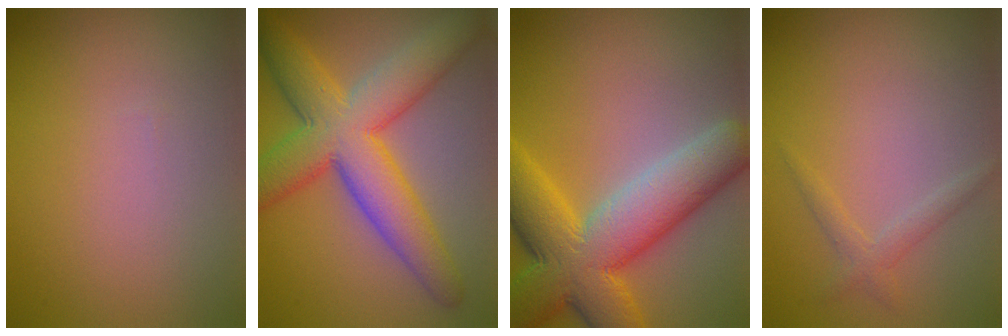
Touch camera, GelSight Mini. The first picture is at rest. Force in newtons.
{"total": 10.0, "press": 10.0, "slide": 0.3}
{"total": 11.0, "press": 11.0, "slide": 0.7}
{"total": 1.5, "press": 1.5, "slide": 0.1}